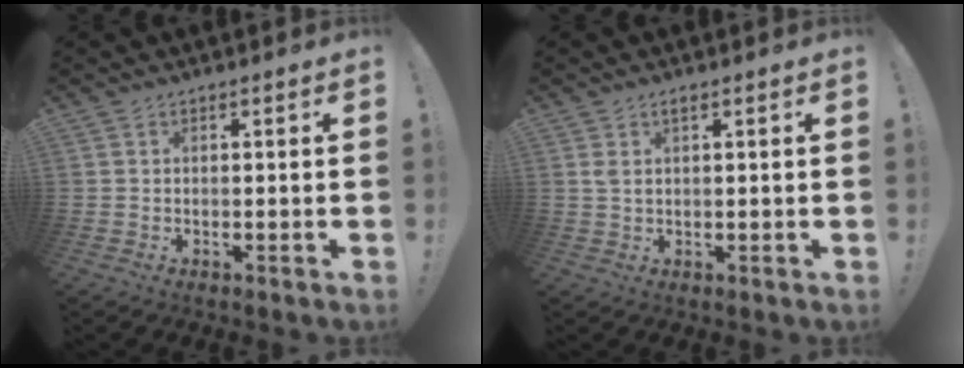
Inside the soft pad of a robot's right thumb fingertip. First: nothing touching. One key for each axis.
{"total": 2.0, "fx": 1.0, "fy": 0.7, "fz": 1.6, "tx": -0.034, "ty": 0.003, "tz": 0.017}